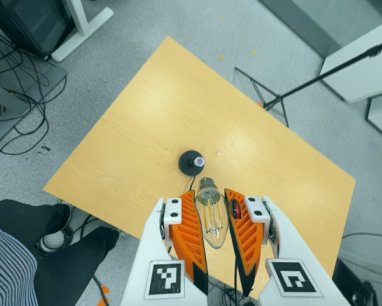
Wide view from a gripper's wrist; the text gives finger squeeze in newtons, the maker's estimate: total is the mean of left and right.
{"total": 20.7, "left": 23.1, "right": 18.3}